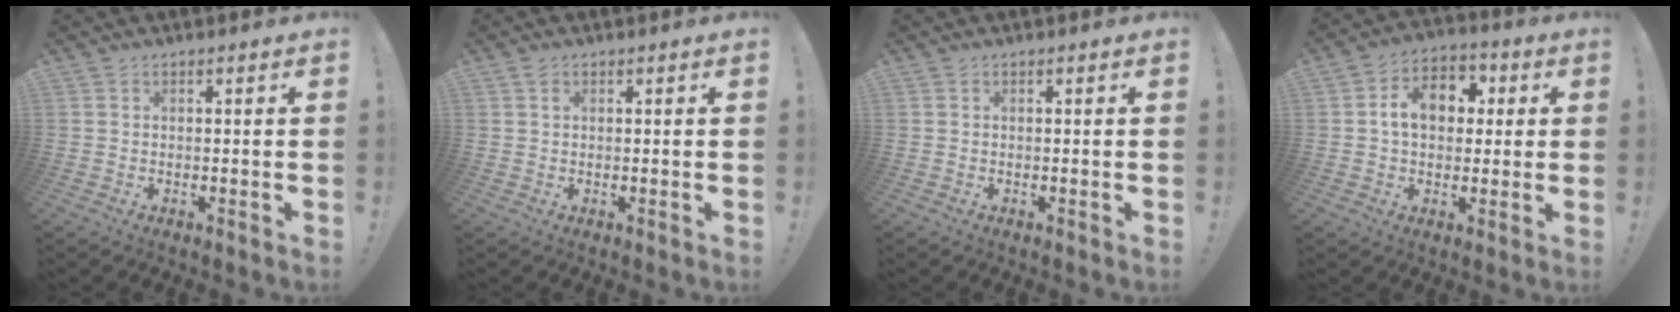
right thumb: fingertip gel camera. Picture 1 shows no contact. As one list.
[{"total": 1.1, "force": [0.6, 0.7, 0.6], "torque": [-0.007, -0.001, 0.011]}, {"total": 0.0}, {"total": 11.3, "force": [2.2, 8.4, 7.3], "torque": [-0.102, 0.005, 0.041]}]